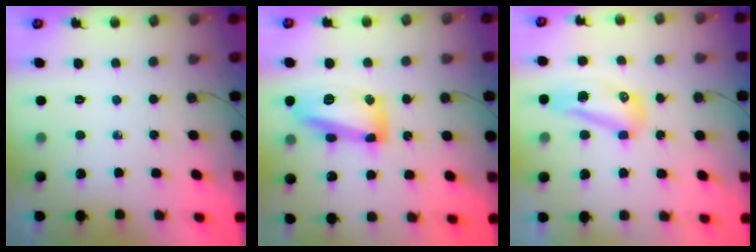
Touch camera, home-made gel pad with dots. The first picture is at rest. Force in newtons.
{"total": 14.6, "press": 14.5, "slide": 1.1}
{"total": 8.9, "press": 8.8, "slide": 1.2}